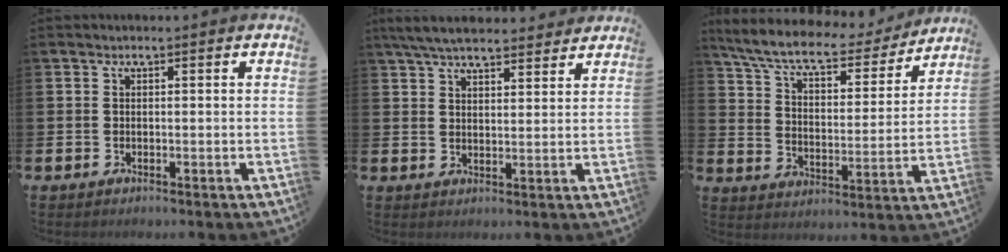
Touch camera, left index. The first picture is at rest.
{"total": 6.0, "force": [5.6, 1.2, 1.7], "torque": [-0.046, -0.017, 0.102]}
{"total": 8.0, "force": [7.2, 1.7, 3.2], "torque": [-0.097, -0.047, 0.121]}